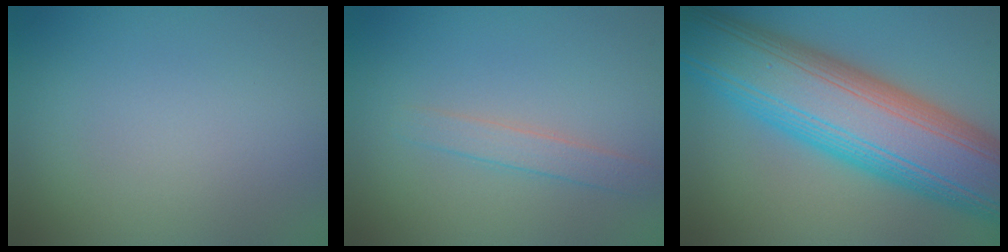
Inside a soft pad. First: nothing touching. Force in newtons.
{"total": 1.7, "press": 1.7, "slide": 0.0}
{"total": 14.4, "press": 14.3, "slide": 0.4}